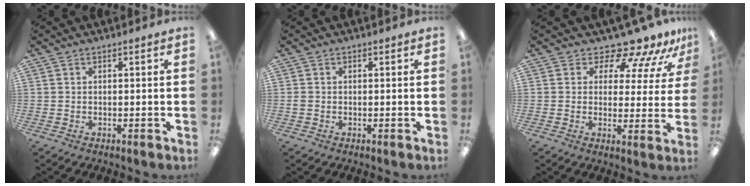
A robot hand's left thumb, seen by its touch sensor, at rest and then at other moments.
{"total": 0.9, "force": [-0.2, 0.8, 0.4], "torque": [-0.007, 0.004, -0.005]}
{"total": 11.0, "force": [10.0, 3.1, 3.4], "torque": [-0.055, -0.090, 0.177]}